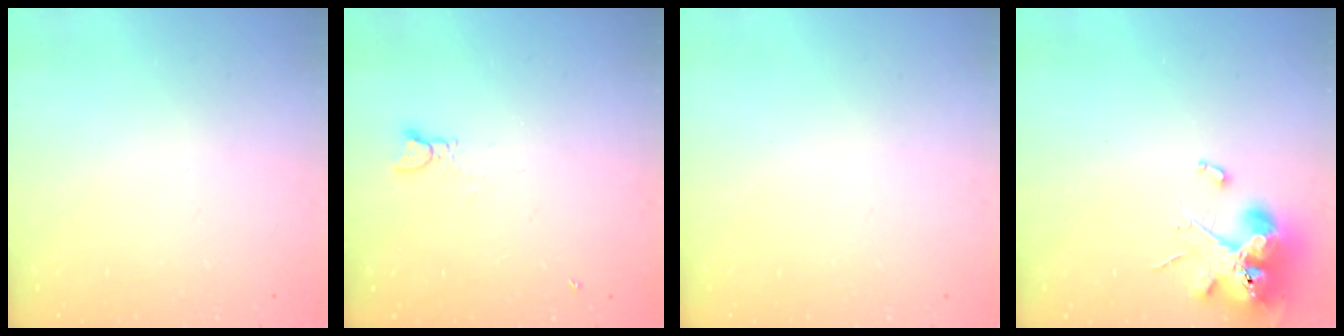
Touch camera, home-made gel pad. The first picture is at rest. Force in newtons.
{"total": 0.9, "press": 0.9, "slide": 0.1}
{"total": 0.0}
{"total": 12.1, "press": 12.0, "slide": 1.6}